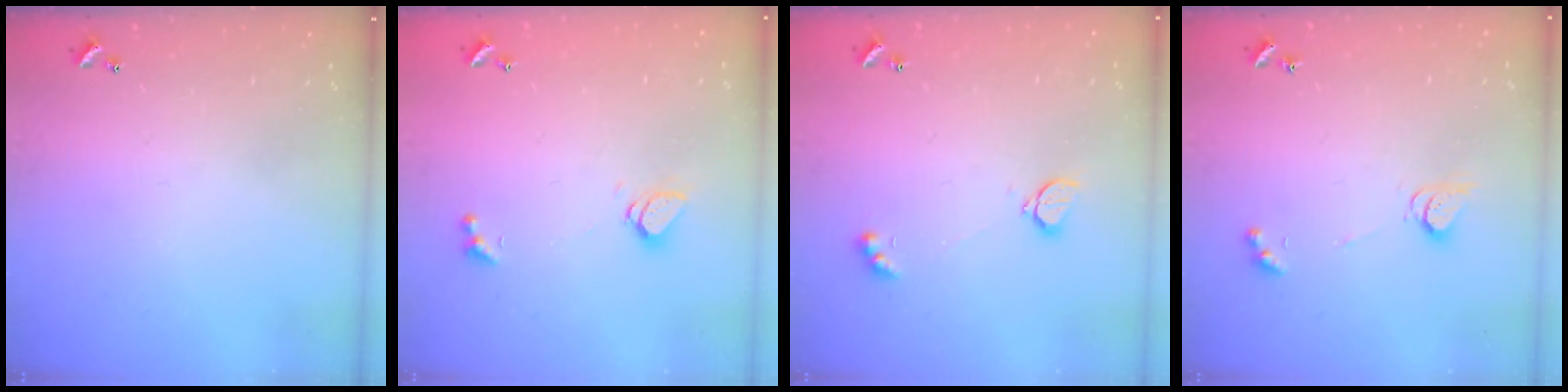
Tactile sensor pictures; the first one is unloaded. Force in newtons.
{"total": 1.6, "press": 1.5, "slide": 0.4}
{"total": 2.4, "press": 2.3, "slide": 0.8}
{"total": 3.3, "press": 3.3, "slide": 0.3}